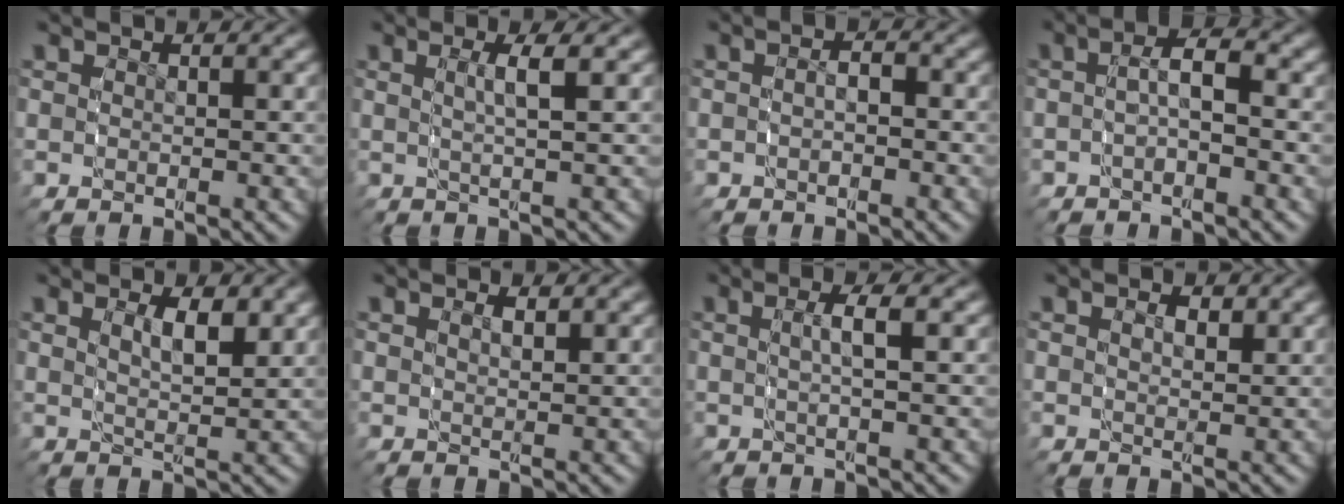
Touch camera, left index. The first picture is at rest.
{"total": 2.5, "force": [0.7, 0.3, 2.4], "torque": [-0.052, -0.001, 0.013]}
{"total": 1.6, "force": [-0.8, 1.0, 1.0], "torque": [-0.020, -0.004, -0.014]}
{"total": 2.7, "force": [-1.0, 1.1, 2.3], "torque": [-0.039, 0.006, -0.022]}
{"total": 2.8, "force": [0.9, 1.1, 2.4], "torque": [-0.043, -0.012, 0.021]}
{"total": 0.8, "force": [0.3, 0.2, 0.7], "torque": [-0.012, -0.005, 0.008]}
{"total": 2.6, "force": [0.3, 0.6, 2.5], "torque": [-0.047, 0.006, 0.002]}
{"total": 1.2, "force": [0.2, 0.7, 0.9], "torque": [-0.008, -0.004, 0.004]}